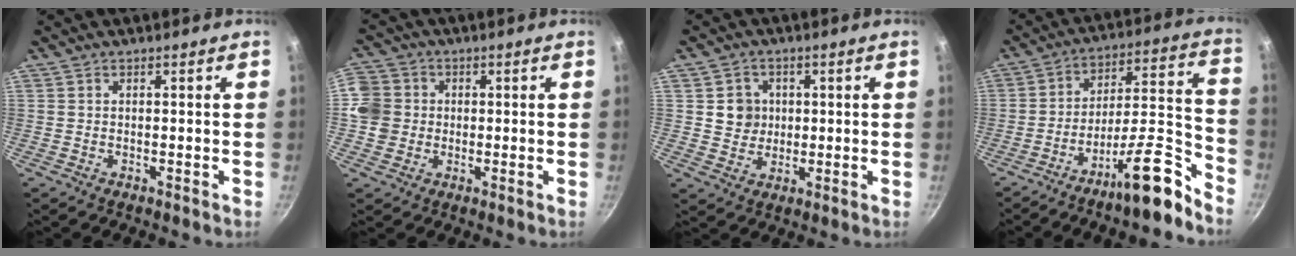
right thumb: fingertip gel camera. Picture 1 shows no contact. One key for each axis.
{"total": 7.0, "fx": -0.2, "fy": 6.6, "fz": 2.2, "tx": -0.014, "ty": 0.004, "tz": -0.021}
{"total": 5.3, "fx": 0.9, "fy": 5.0, "fz": 1.6, "tx": 0.003, "ty": 0.001, "tz": 0.016}
{"total": 14.4, "fx": -10.3, "fy": 2.5, "fz": 9.7, "tx": -0.128, "ty": 0.100, "tz": -0.177}